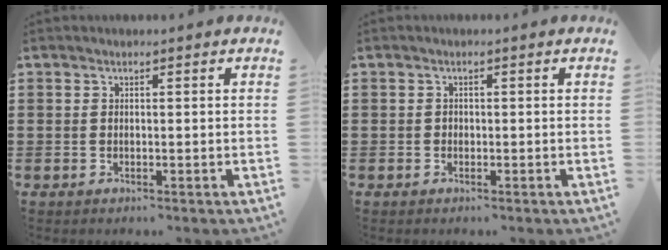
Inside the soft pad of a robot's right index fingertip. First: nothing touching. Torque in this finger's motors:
{"motor_torque": [0.15, -0.15, 0.00, 0.01]}